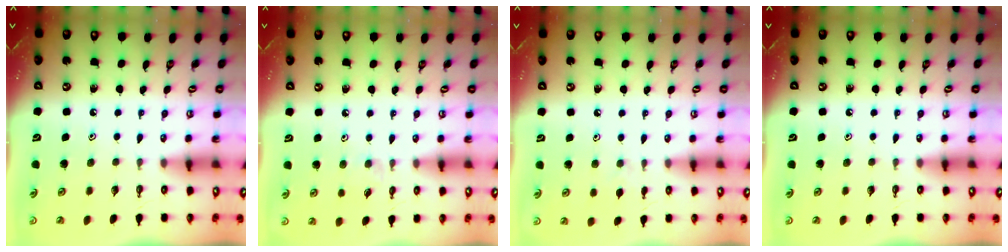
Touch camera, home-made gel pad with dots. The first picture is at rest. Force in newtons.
{"total": 3.4, "press": 3.3, "slide": 0.5}
{"total": 4.5, "press": 4.5, "slide": 0.7}
{"total": 0.0}